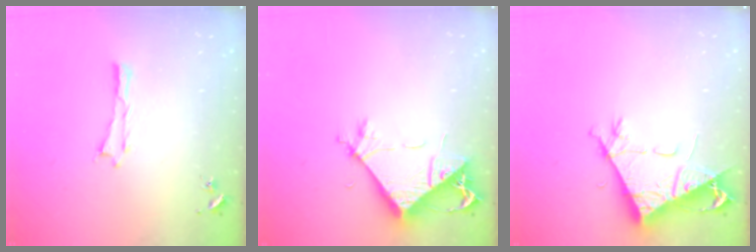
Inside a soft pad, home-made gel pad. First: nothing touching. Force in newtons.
{"total": 8.5, "press": 8.5, "slide": 0.7}
{"total": 8.0, "press": 7.9, "slide": 1.2}